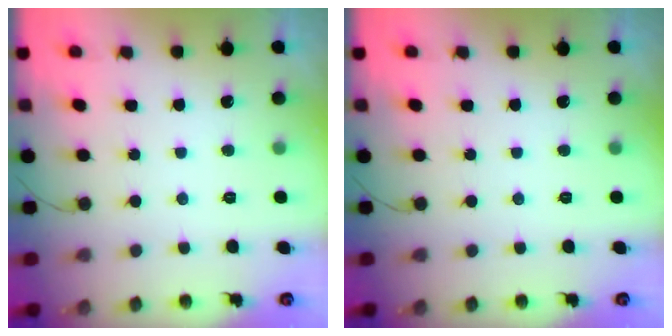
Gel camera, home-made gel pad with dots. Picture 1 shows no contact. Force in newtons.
{"total": 0.0}